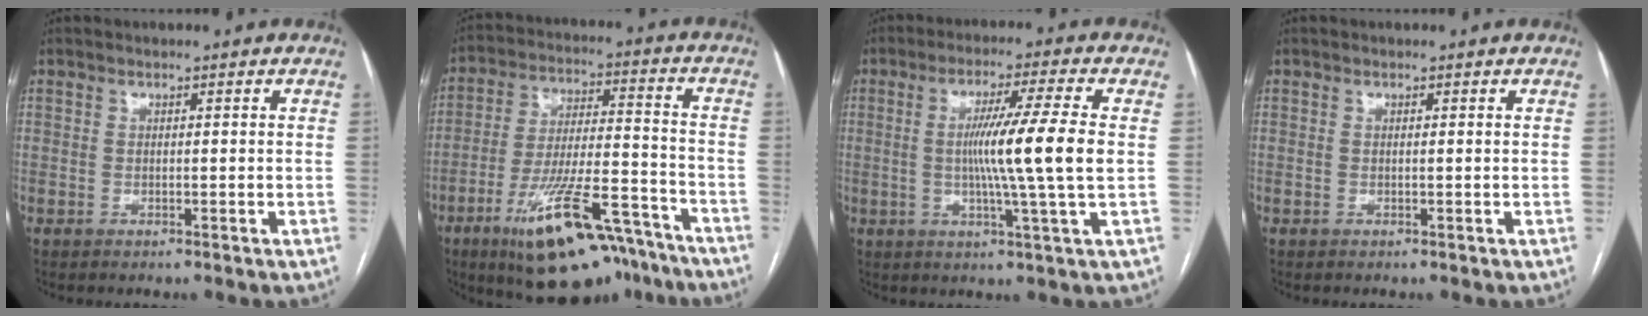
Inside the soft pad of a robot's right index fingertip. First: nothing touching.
{"total": 19.6, "force": [-13.1, 5.2, 13.7], "torque": [-0.211, 0.004, -0.212]}
{"total": 11.1, "force": [0.3, -1.7, 11.0], "torque": [-0.192, -0.007, 0.003]}
{"total": 0.0}